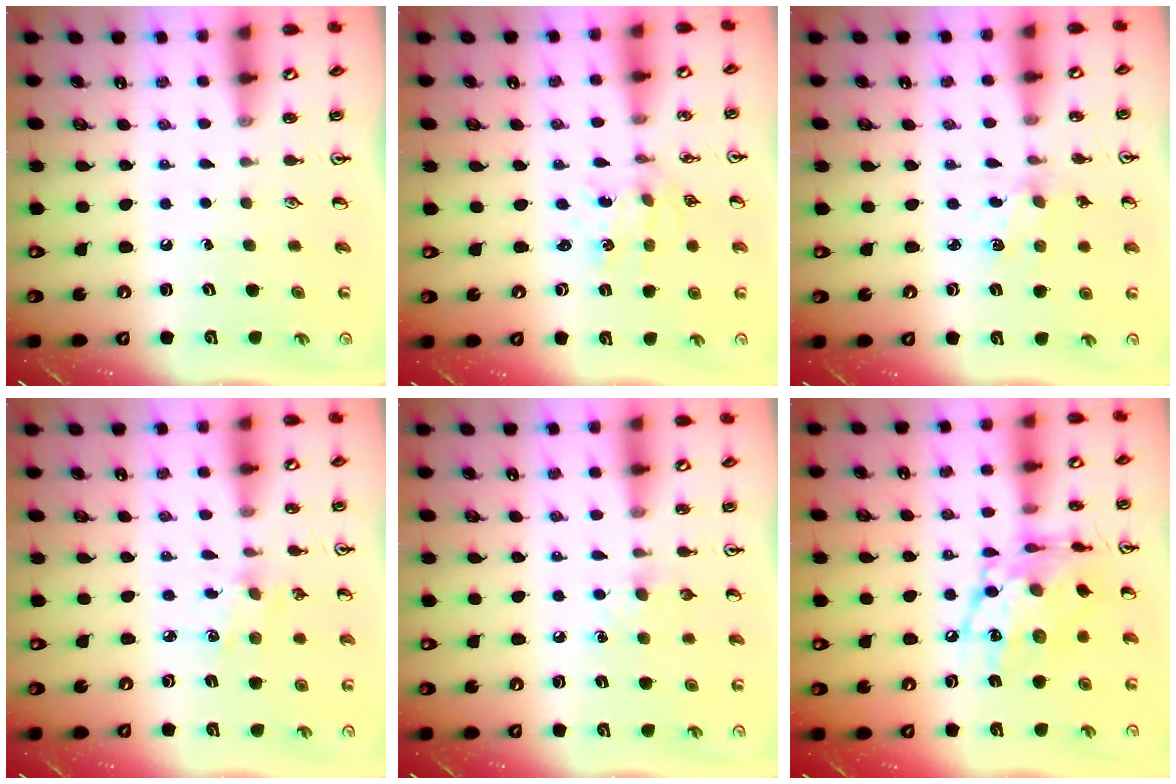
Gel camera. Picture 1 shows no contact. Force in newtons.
{"total": 0.9, "press": 0.9, "slide": 0.1}
{"total": 2.1, "press": 2.1, "slide": 0.3}
{"total": 2.2, "press": 2.2, "slide": 0.3}
{"total": 5.3, "press": 5.2, "slide": 0.7}
{"total": 15.5, "press": 15.4, "slide": 1.0}